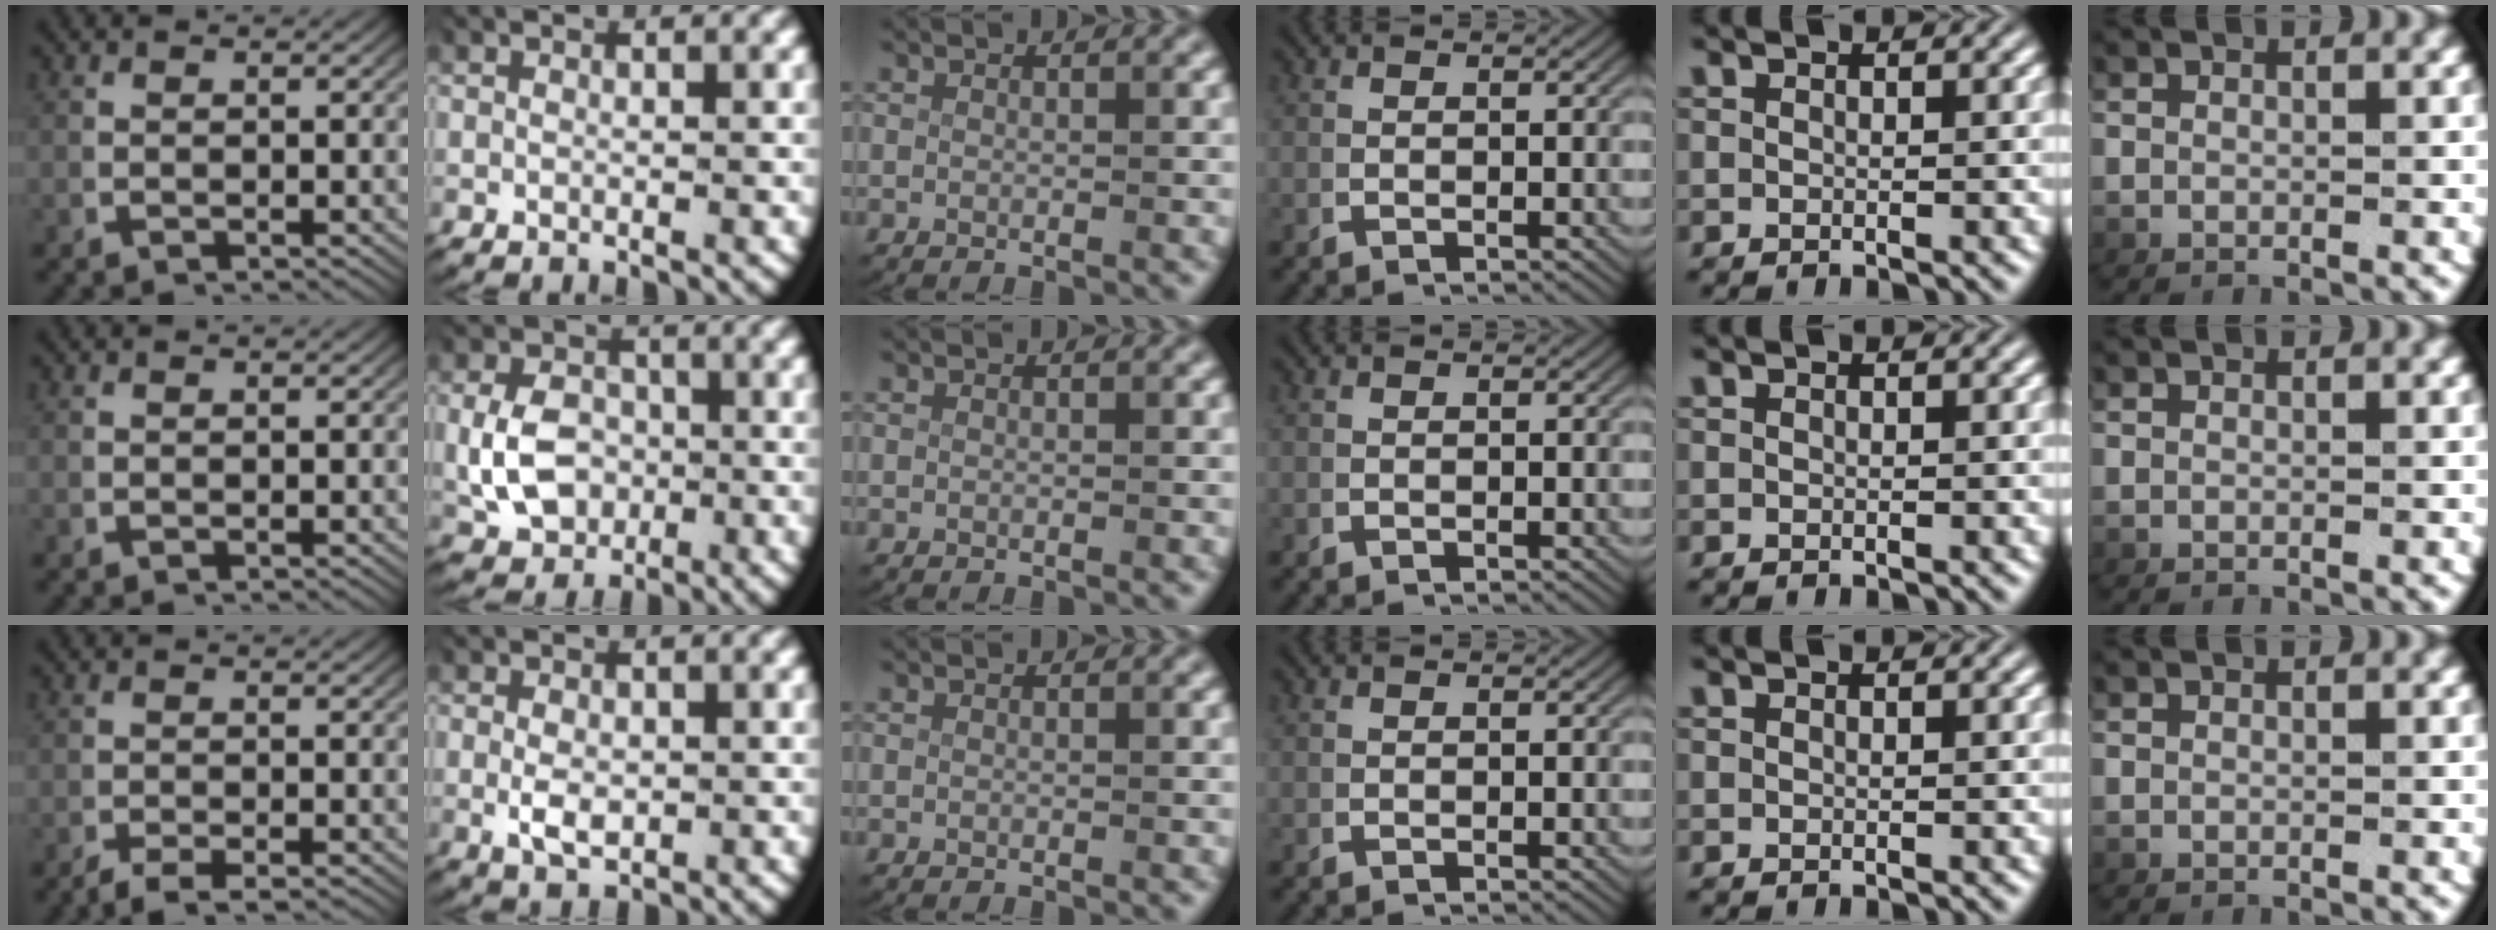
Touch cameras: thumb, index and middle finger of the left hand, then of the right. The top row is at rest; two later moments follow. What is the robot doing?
{"motion": "grasp_and_lifting", "object": "card"}